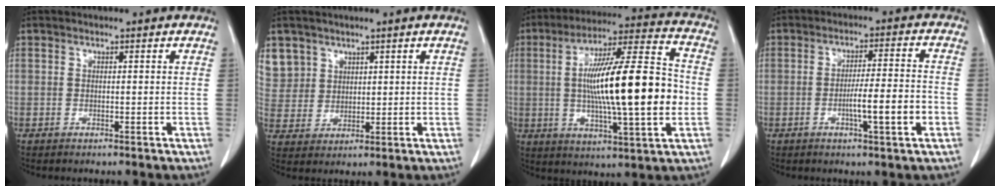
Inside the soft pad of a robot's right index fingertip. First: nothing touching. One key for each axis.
{"total": 7.7, "fx": 4.5, "fy": 6.3, "fz": 0.1, "tx": -0.004, "ty": 0.010, "tz": 0.102}
{"total": 20.7, "fx": -0.6, "fy": 2.2, "fz": 20.6, "tx": -0.348, "ty": 0.011, "tz": -0.015}
{"total": 7.4, "fx": -2.4, "fy": 0.1, "fz": 7.0, "tx": -0.110, "ty": 0.003, "tz": -0.039}